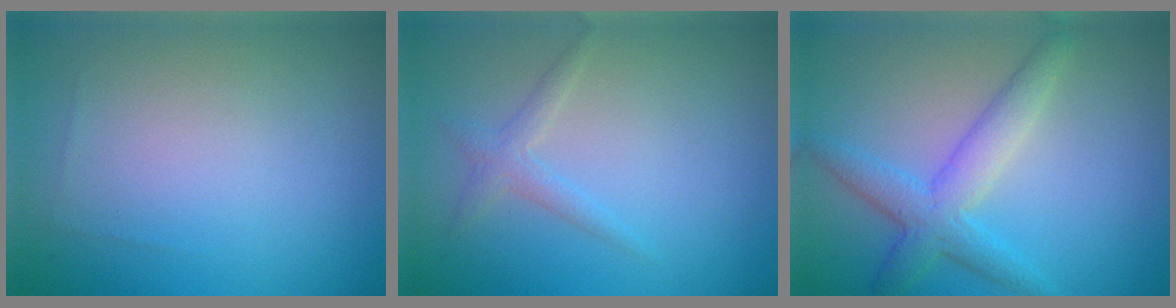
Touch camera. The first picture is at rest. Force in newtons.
{"total": 1.5, "press": 1.5, "slide": 0.0}
{"total": 3.9, "press": 3.9, "slide": 0.1}